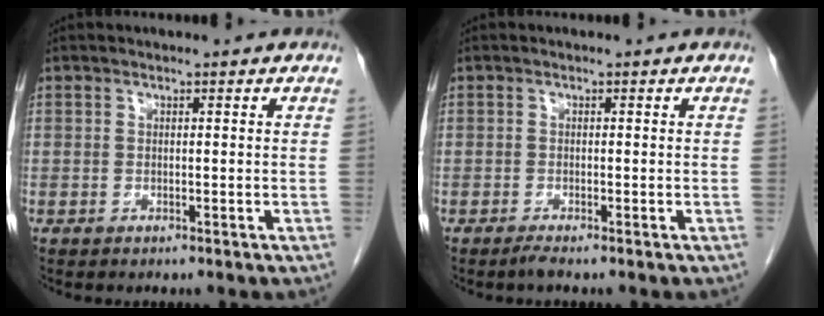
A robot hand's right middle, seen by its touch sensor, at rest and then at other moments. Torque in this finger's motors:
{"motor_torque": [0.32, -0.06, 0.00, 0.01]}